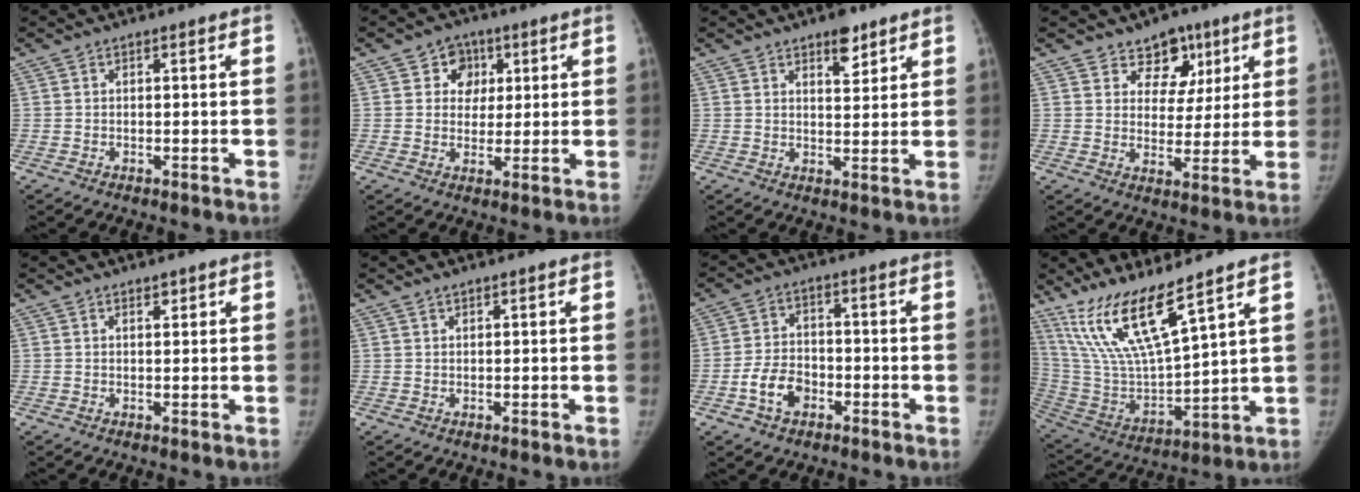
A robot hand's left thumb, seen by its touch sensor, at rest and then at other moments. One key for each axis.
{"total": 6.0, "fx": 2.2, "fy": 5.2, "fz": 1.9, "tx": 0.007, "ty": -0.001, "tz": 0.029}
{"total": 5.2, "fx": 3.5, "fy": 2.3, "fz": 3.1, "tx": -0.027, "ty": -0.022, "tz": 0.051}
{"total": 8.7, "fx": 5.3, "fy": 6.3, "fz": 2.7, "tx": 0.005, "ty": -0.022, "tz": 0.081}
{"total": 1.3, "fx": 1.0, "fy": 0.5, "fz": 0.7, "tx": -0.004, "ty": -0.006, "tz": 0.016}
{"total": 1.1, "fx": 0.9, "fy": 0.3, "fz": 0.5, "tx": -0.007, "ty": -0.004, "tz": 0.018}
{"total": 6.8, "fx": -2.8, "fy": 4.7, "fz": 4.0, "tx": -0.064, "ty": 0.022, "tz": -0.052}
{"total": 16.7, "fx": 11.5, "fy": 2.7, "fz": 11.8, "tx": -0.222, "ty": -0.064, "tz": 0.241}